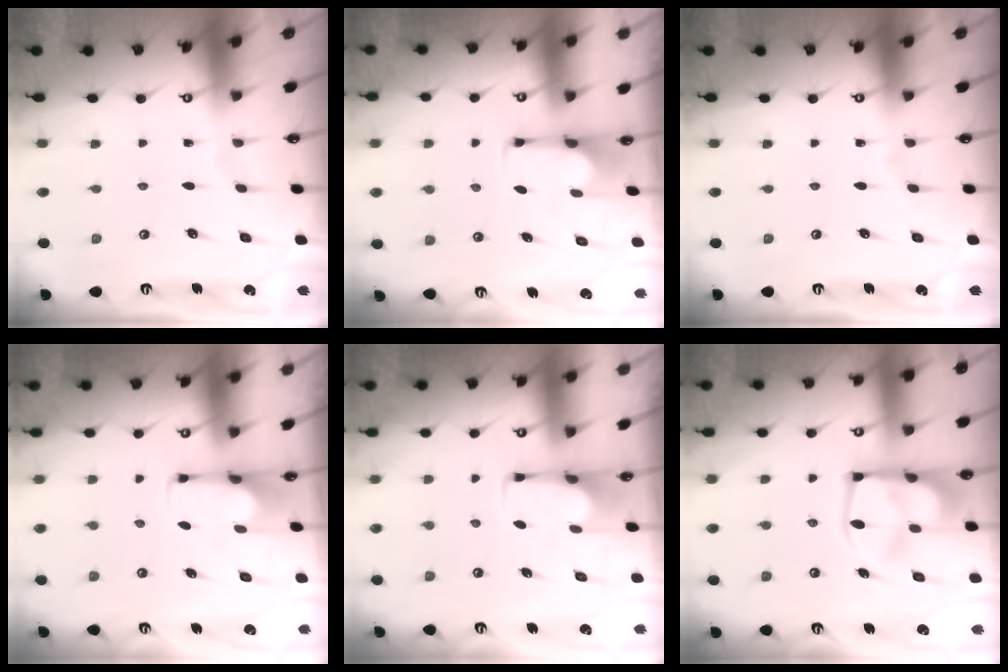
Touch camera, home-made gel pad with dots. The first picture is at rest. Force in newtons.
{"total": 2.3, "press": 2.2, "slide": 0.8}
{"total": 0.0}
{"total": 2.5, "press": 2.4, "slide": 0.9}
{"total": 2.9, "press": 2.9, "slide": 0.5}
{"total": 9.3, "press": 9.2, "slide": 1.4}